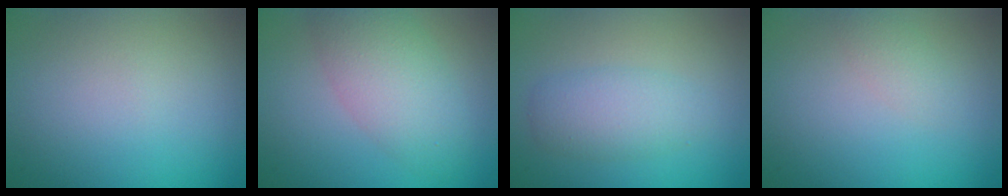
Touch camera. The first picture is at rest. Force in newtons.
{"total": 4.8, "press": 4.8, "slide": 0.2}
{"total": 2.9, "press": 2.9, "slide": 0.1}
{"total": 1.1, "press": 1.1, "slide": 0.1}